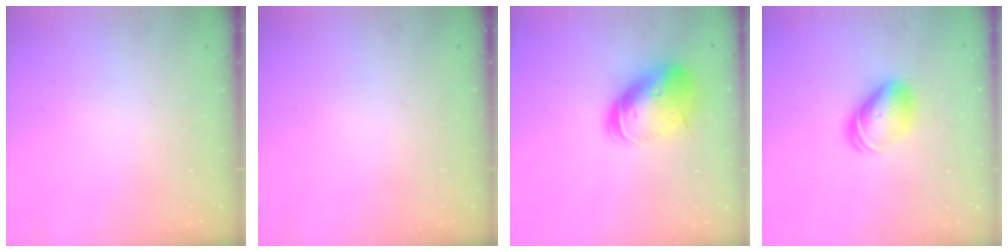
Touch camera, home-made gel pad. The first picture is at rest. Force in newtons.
{"total": 0.0}
{"total": 19.8, "press": 19.6, "slide": 3.1}
{"total": 8.5, "press": 8.5, "slide": 1.0}